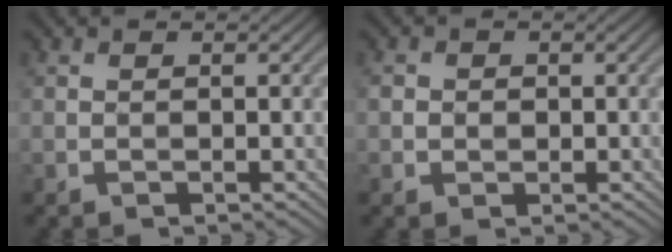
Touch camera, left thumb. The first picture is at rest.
{"total": 1.4, "force": [0.0, 1.4, 0.4], "torque": [-0.012, -0.002, 0.000]}